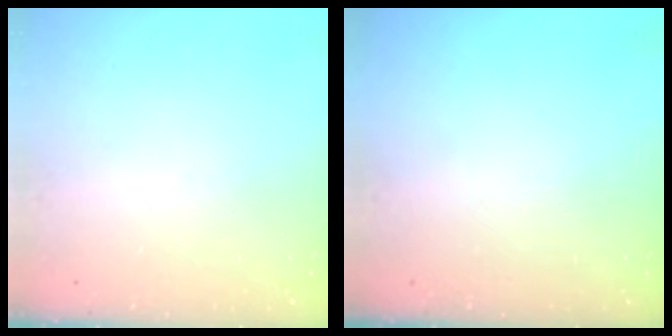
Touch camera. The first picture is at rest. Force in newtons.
{"total": 0.0}